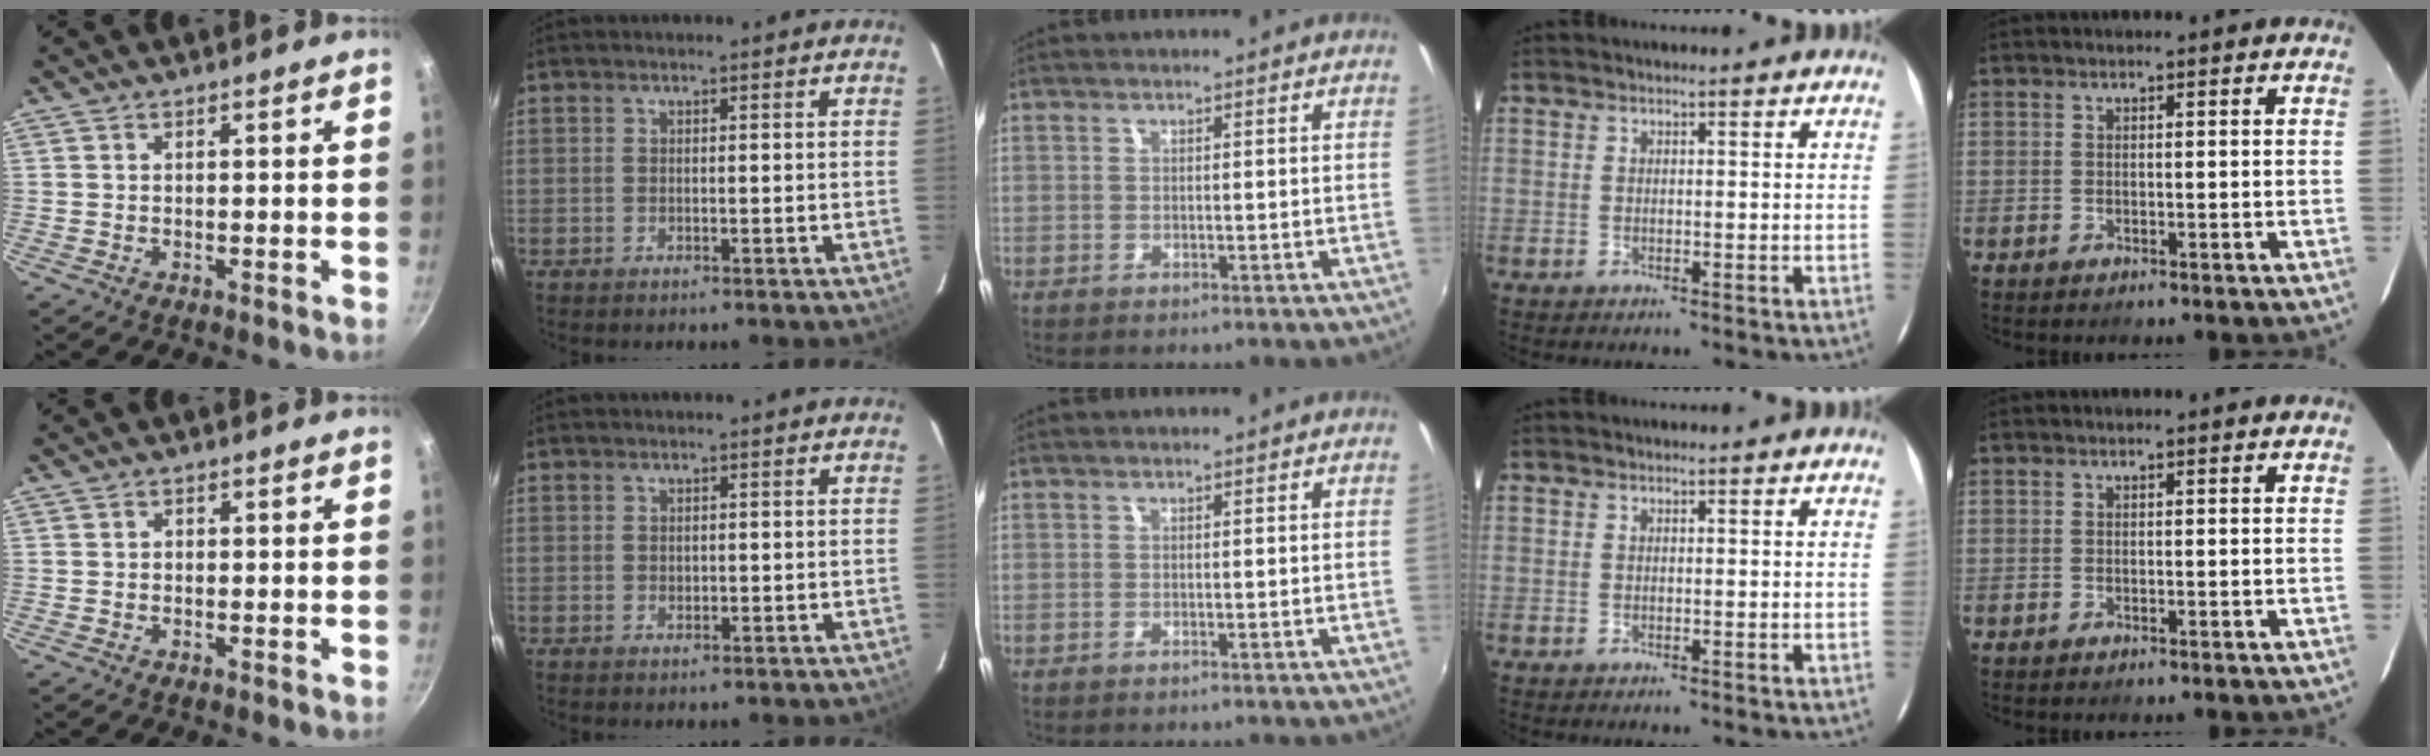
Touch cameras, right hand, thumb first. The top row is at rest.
{"thumb": {"total": 0.6, "force": [0.0, 0.5, 0.3], "torque": [-0.003, 0.003, 0.000]}, "index": {"total": 0.8, "force": [0.2, 0.7, 0.3], "torque": [-0.002, 0.000, 0.005]}}